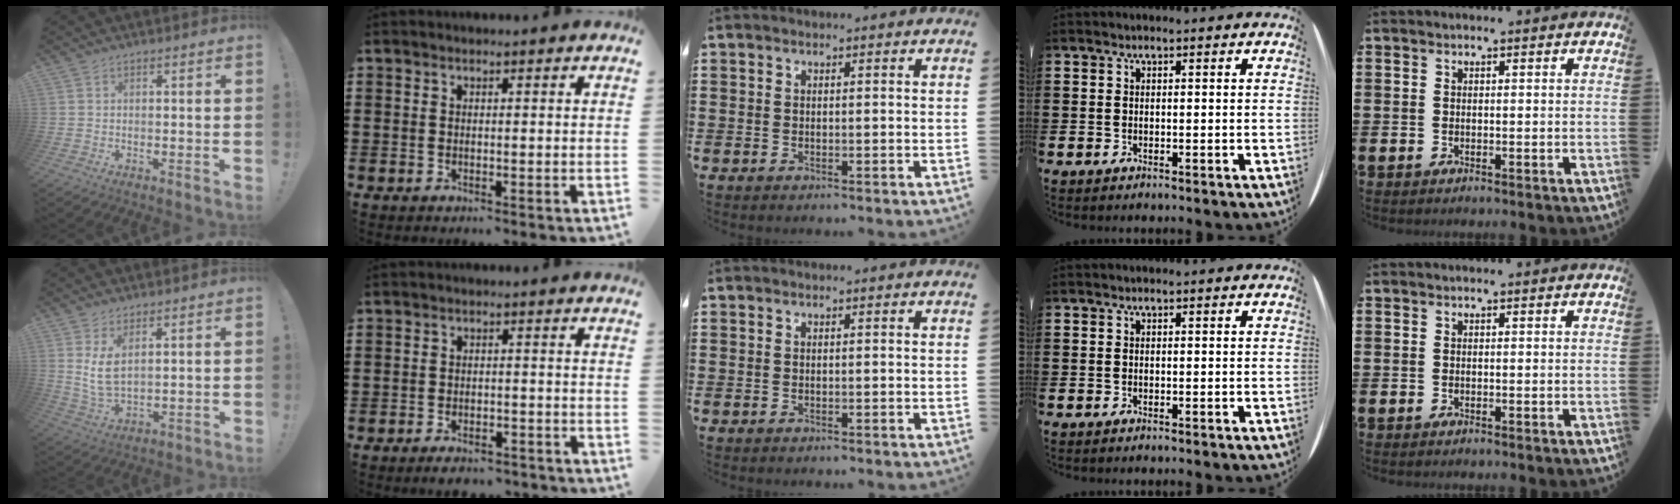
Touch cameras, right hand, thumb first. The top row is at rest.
{"thumb": {"total": 7.4, "force": [3.1, 3.5, 5.7], "torque": [-0.101, -0.019, 0.055]}, "index": {"total": 2.7, "force": [-2.5, 0.5, 0.6], "torque": [-0.013, 0.004, -0.051]}}